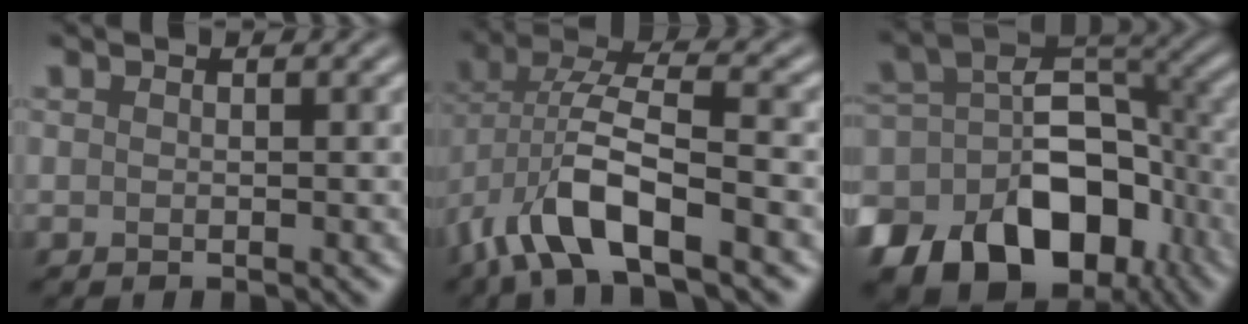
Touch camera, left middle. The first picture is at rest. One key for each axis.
{"total": 9.2, "fx": -4.5, "fy": 3.3, "fz": 7.3, "tx": -0.153, "ty": 0.008, "tz": -0.090}
{"total": 13.9, "fx": -6.4, "fy": 9.3, "fz": 8.1, "tx": -0.148, "ty": -0.008, "tz": -0.103}